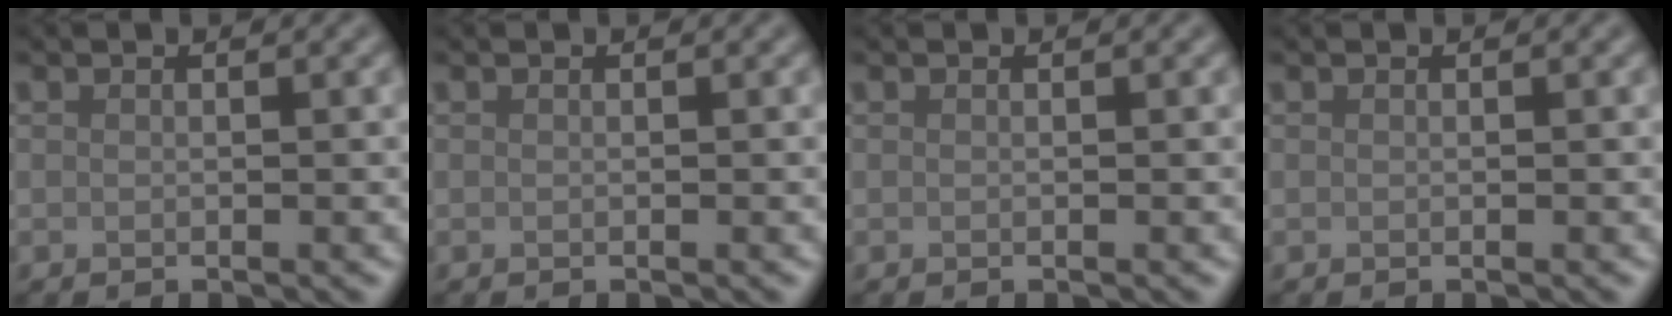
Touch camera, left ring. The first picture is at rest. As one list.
[{"total": 0.0}, {"total": 0.0}, {"total": 0.0}]